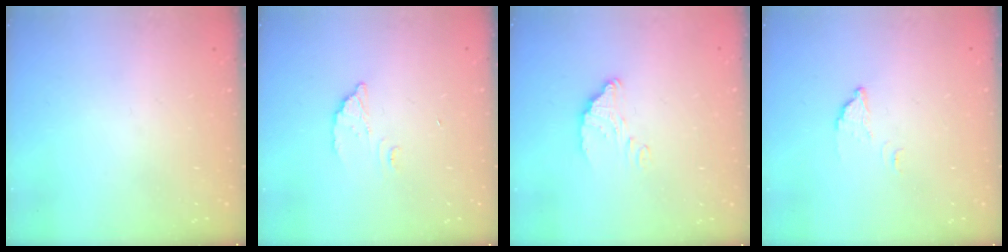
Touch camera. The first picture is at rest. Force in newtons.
{"total": 2.8, "press": 2.8, "slide": 0.2}
{"total": 4.9, "press": 4.9, "slide": 0.1}
{"total": 2.5, "press": 2.5, "slide": 0.1}